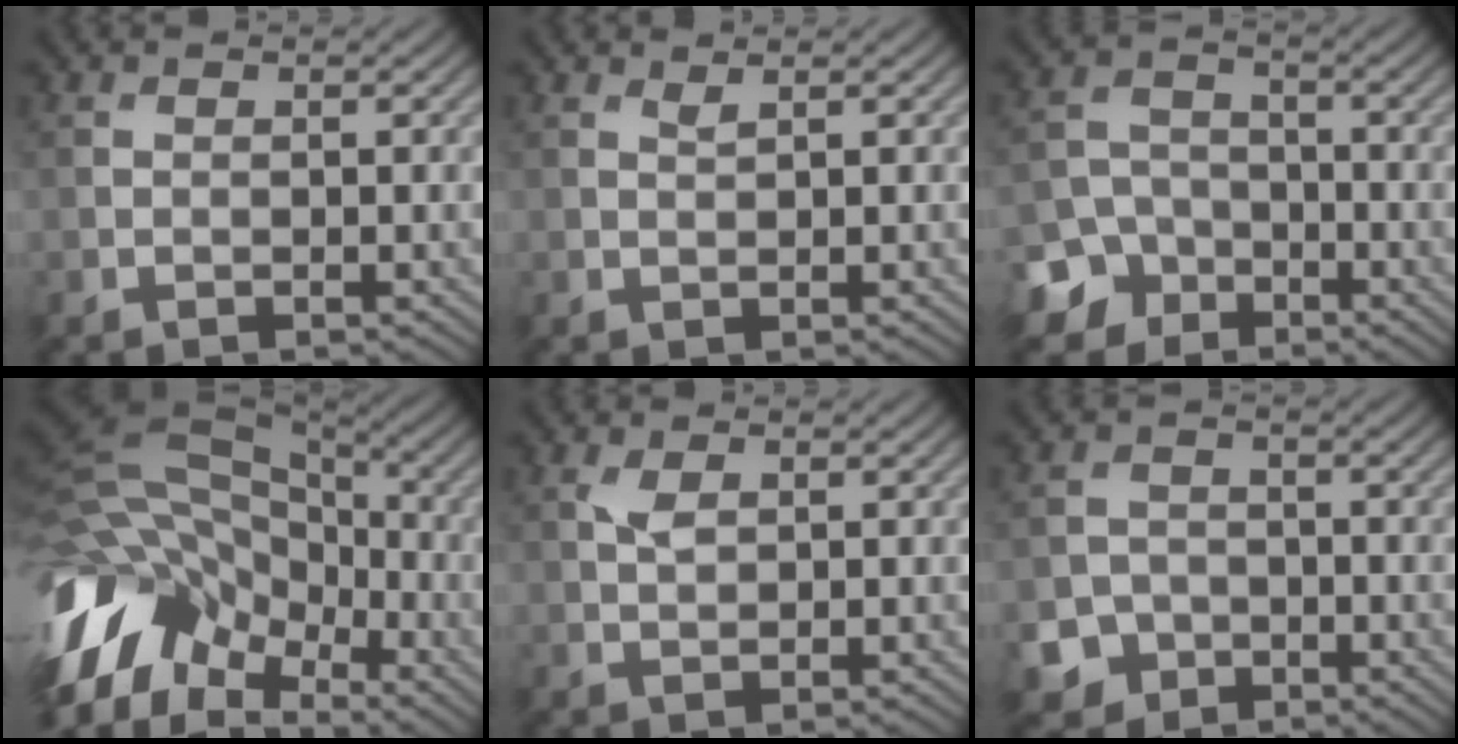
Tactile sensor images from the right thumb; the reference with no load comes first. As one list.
[{"total": 0.7, "force": [0.6, 0.0, 0.3], "torque": [-0.006, 0.001, 0.014]}, {"total": 7.0, "force": [-4.4, 5.3, 1.5], "torque": [-0.026, -0.016, -0.098]}, {"total": 15.6, "force": [-6.4, 10.4, 9.6], "torque": [-0.245, -0.014, -0.113]}, {"total": 1.9, "force": [0.8, 1.0, 1.4], "torque": [-0.035, 0.000, 0.016]}, {"total": 4.3, "force": [-2.3, 3.5, 0.9], "torque": [-0.007, -0.004, -0.052]}]